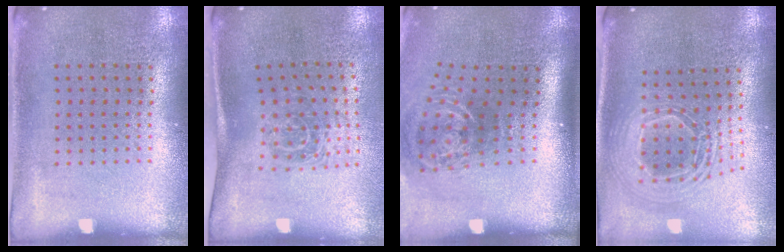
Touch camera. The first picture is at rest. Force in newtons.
{"total": 1.7, "press": 1.1, "slide": 1.3}
{"total": 2.2, "press": 1.3, "slide": 1.7}
{"total": 2.2, "press": 1.7, "slide": 1.5}